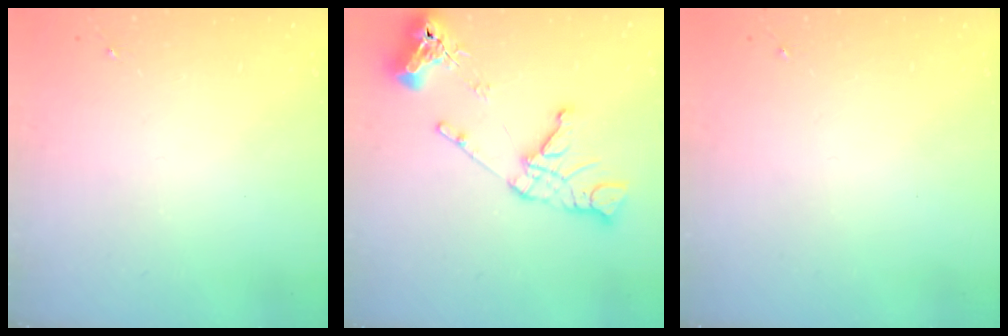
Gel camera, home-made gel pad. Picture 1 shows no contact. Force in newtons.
{"total": 14.1, "press": 14.0, "slide": 1.6}
{"total": 0.0}